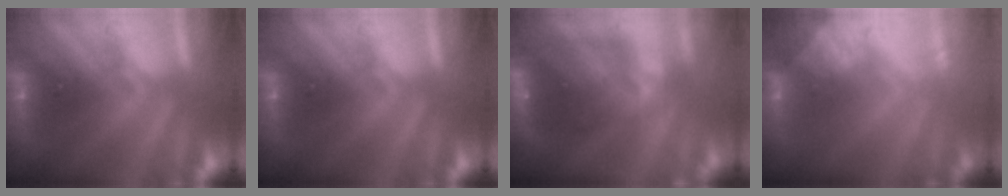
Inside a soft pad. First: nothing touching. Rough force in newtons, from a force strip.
{"total": 0.0}
{"total": 9.2}
{"total": 2.9}